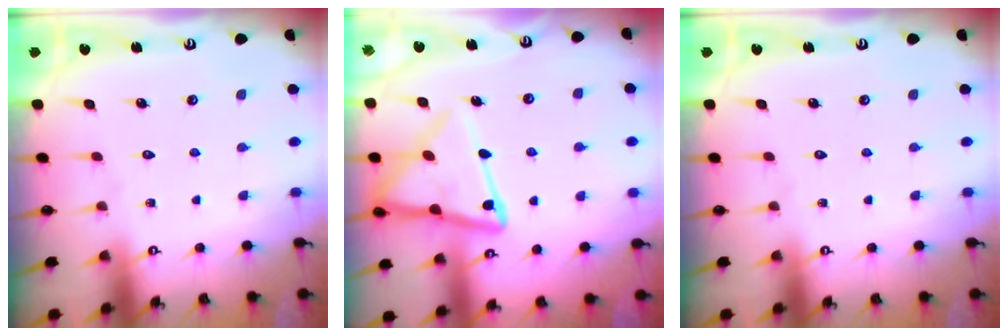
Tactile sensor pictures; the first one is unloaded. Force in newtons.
{"total": 16.2, "press": 16.2, "slide": 1.6}
{"total": 0.0}